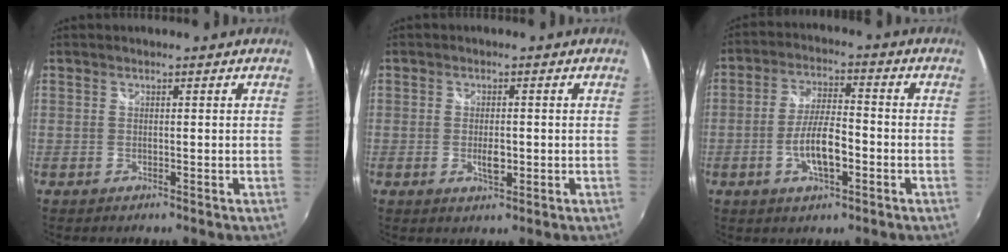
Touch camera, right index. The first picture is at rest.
{"total": 3.0, "force": [-0.7, 1.3, 2.7], "torque": [-0.048, -0.004, -0.010]}
{"total": 8.1, "force": [-2.8, 2.5, 7.2], "torque": [-0.142, 0.000, -0.048]}